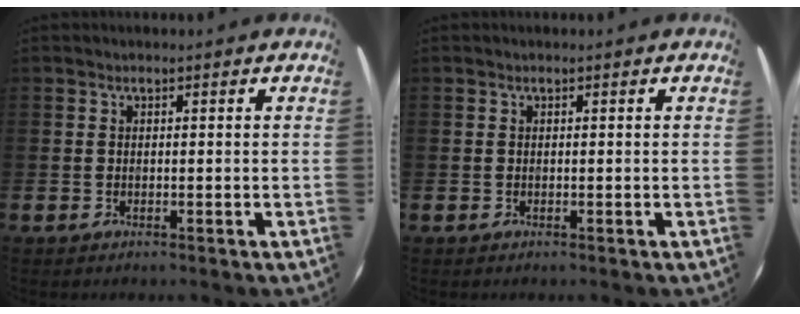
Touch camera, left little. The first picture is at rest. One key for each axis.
{"total": 0.0}